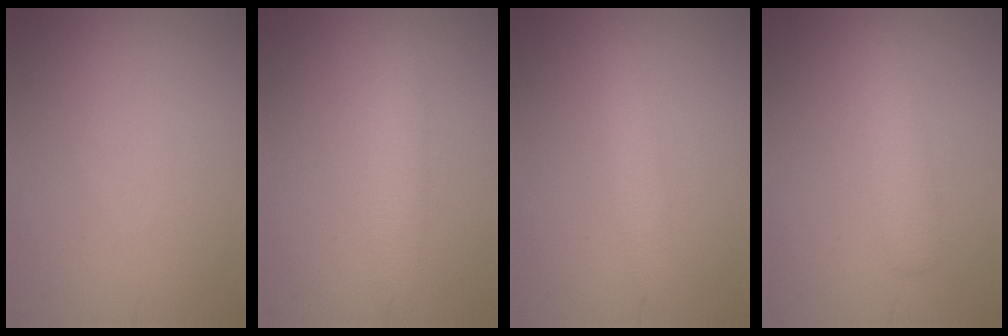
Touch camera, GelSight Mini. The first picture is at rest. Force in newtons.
{"total": 2.5, "press": 2.5, "slide": 0.0}
{"total": 2.0, "press": 2.0, "slide": 0.0}
{"total": 2.3, "press": 2.3, "slide": 0.0}